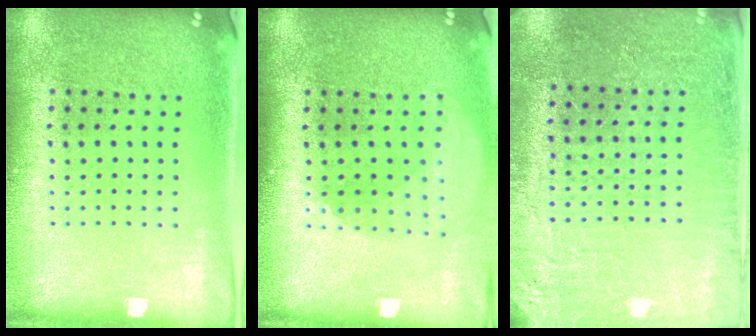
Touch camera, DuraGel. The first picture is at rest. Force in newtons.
{"total": 1.9, "press": 1.5, "slide": 1.1}
{"total": 2.8, "press": 2.8, "slide": 0.3}